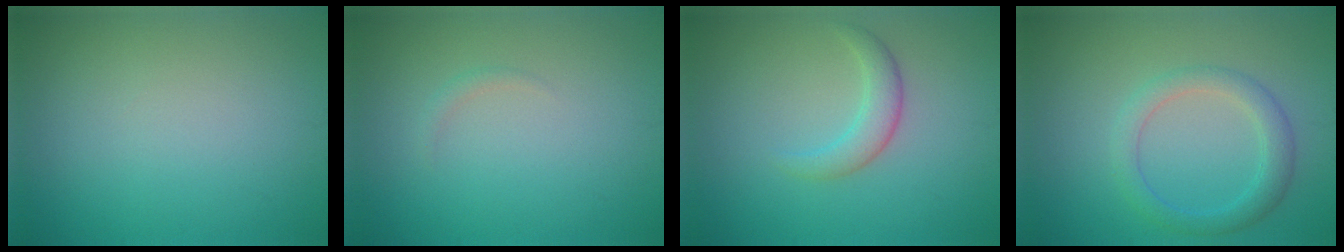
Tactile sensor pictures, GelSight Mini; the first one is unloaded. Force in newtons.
{"total": 0.6, "press": 0.6, "slide": 0.0}
{"total": 2.3, "press": 2.3, "slide": 0.2}
{"total": 2.8, "press": 2.8, "slide": 0.1}